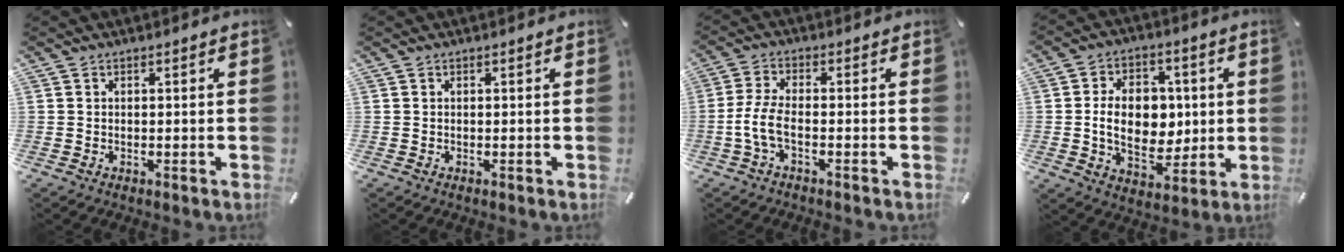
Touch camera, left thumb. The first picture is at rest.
{"total": 0.0}
{"total": 6.0, "force": [-2.0, 1.9, 5.3], "torque": [-0.124, -0.010, -0.041]}
{"total": 13.7, "force": [0.2, 9.9, 9.5], "torque": [-0.163, 0.009, 0.001]}